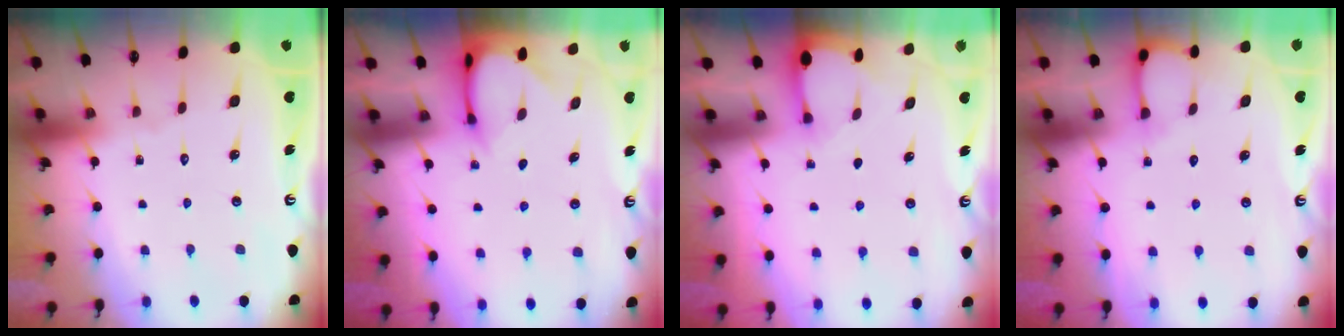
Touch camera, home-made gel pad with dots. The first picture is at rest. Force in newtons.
{"total": 3.4, "press": 3.4, "slide": 0.3}
{"total": 2.0, "press": 2.0, "slide": 0.4}
{"total": 2.6, "press": 2.6, "slide": 0.3}